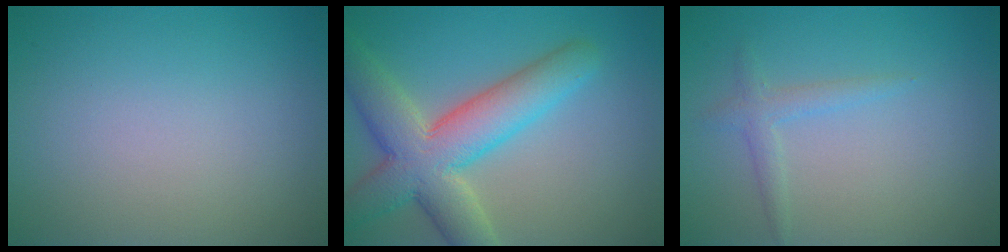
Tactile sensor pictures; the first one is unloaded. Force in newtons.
{"total": 8.5, "press": 8.5, "slide": 0.7}
{"total": 0.9, "press": 0.9, "slide": 0.1}